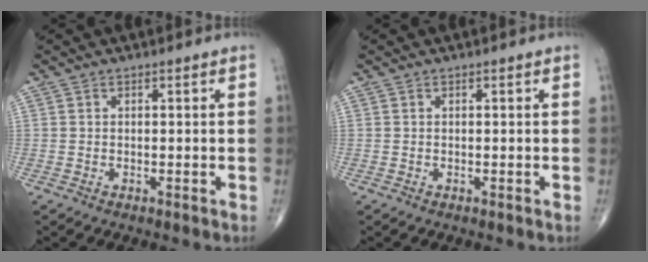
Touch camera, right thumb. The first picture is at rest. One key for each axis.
{"total": 0.0}